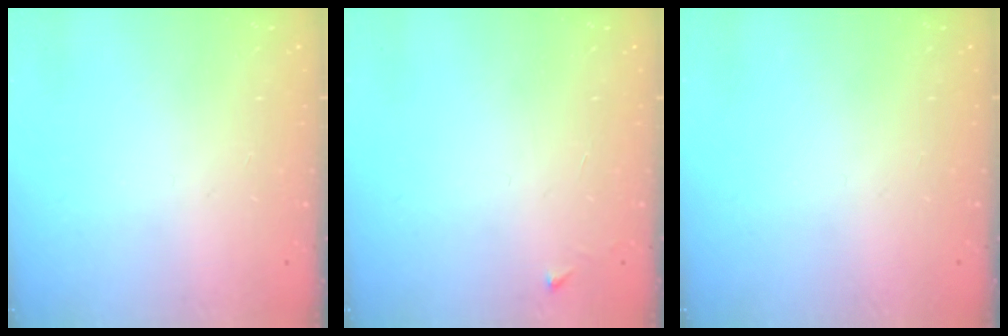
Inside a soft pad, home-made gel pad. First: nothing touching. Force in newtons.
{"total": 2.6, "press": 2.6, "slide": 0.3}
{"total": 0.0}